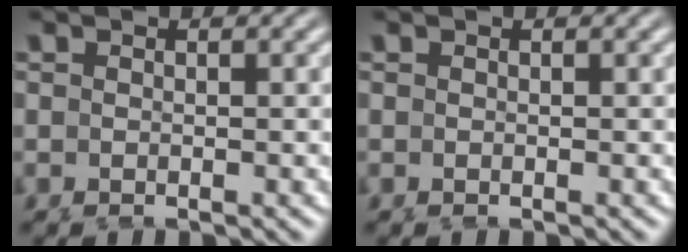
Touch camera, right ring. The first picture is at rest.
{"total": 0.0}